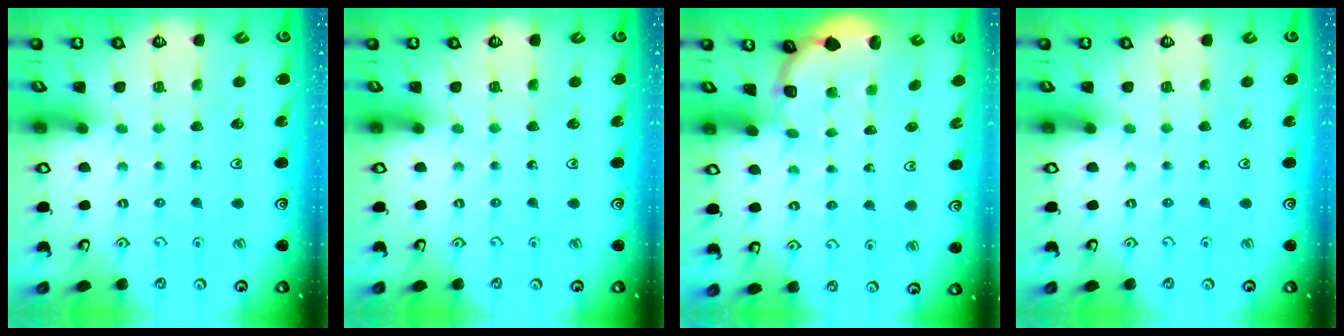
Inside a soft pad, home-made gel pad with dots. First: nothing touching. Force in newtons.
{"total": 0.0}
{"total": 1.9, "press": 1.8, "slide": 0.7}
{"total": 0.0}